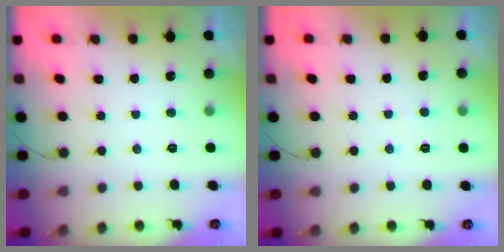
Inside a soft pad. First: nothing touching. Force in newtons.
{"total": 2.0, "press": 2.0, "slide": 0.1}